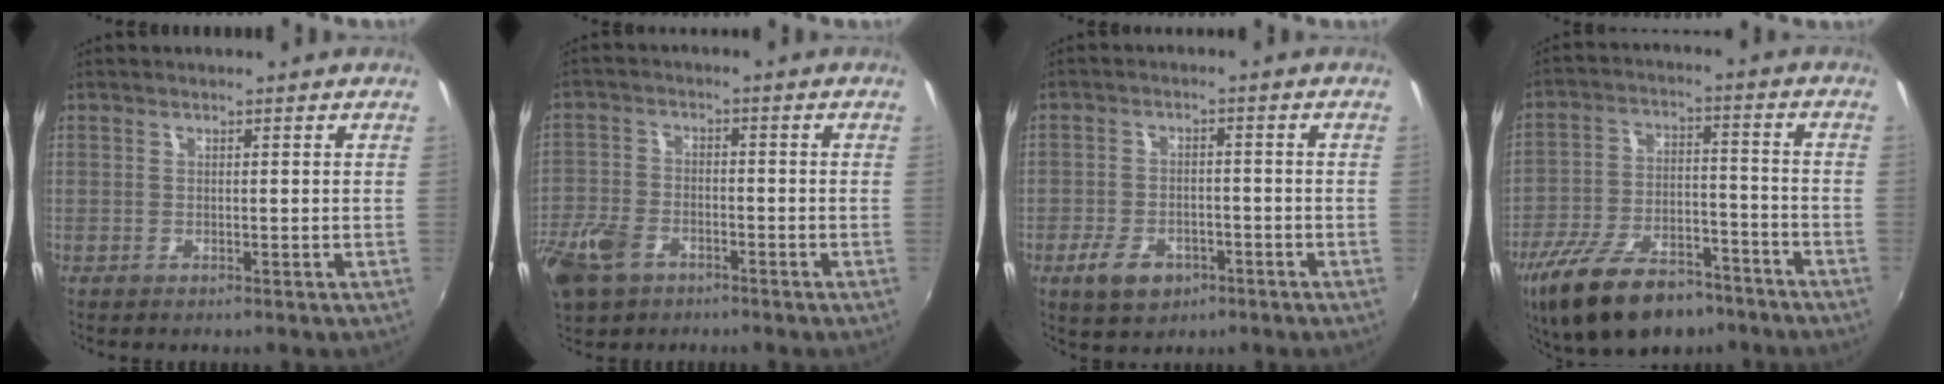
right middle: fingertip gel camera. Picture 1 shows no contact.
{"total": 10.3, "force": [-6.1, 6.2, 5.5], "torque": [-0.148, -0.008, -0.121]}
{"total": 7.5, "force": [-4.2, 4.7, 4.2], "torque": [-0.106, -0.003, -0.066]}
{"total": 19.5, "force": [-13.6, 8.7, 10.9], "torque": [-0.222, -0.021, -0.220]}